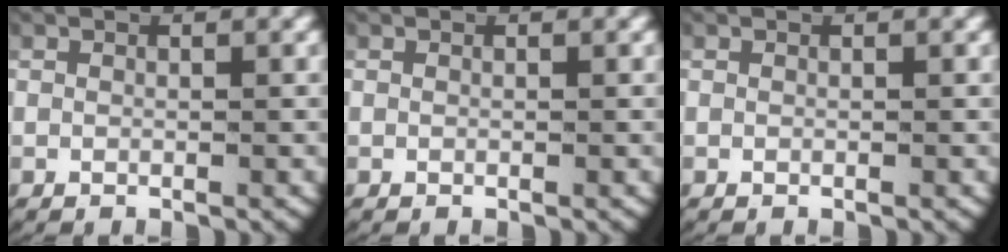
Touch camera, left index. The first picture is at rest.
{"total": 0.0}
{"total": 0.0}